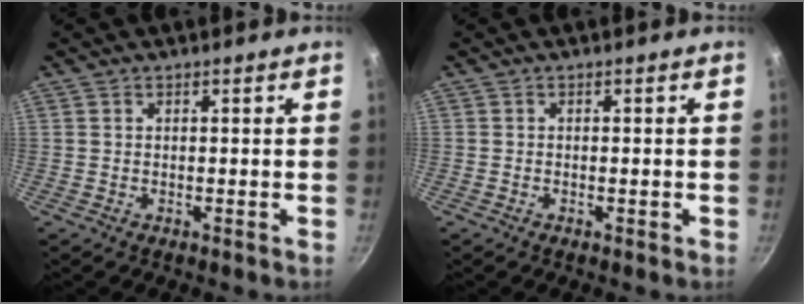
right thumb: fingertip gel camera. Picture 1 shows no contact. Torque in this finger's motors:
{"motor_torque": [1.26, 1.04, 1.08, -0.62, 0.39]}